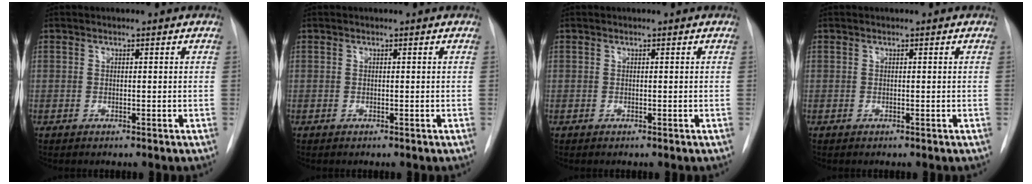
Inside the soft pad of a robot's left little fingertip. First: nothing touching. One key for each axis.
{"total": 0.0}
{"total": 0.0}
{"total": 0.0}